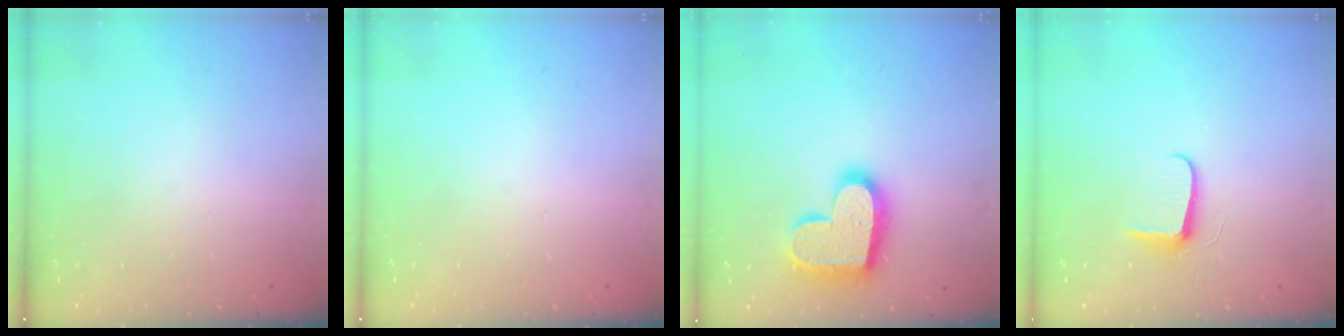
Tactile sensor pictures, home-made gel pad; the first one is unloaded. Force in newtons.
{"total": 0.0}
{"total": 18.7, "press": 18.7, "slide": 1.2}
{"total": 6.2, "press": 6.2, "slide": 0.8}